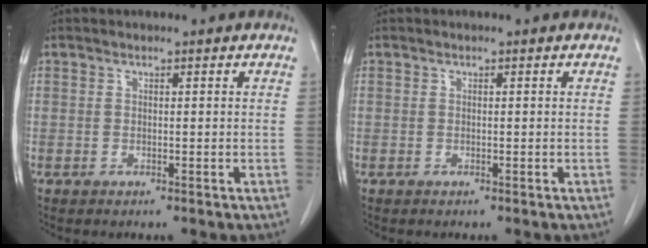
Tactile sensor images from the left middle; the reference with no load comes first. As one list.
[{"total": 0.0}]